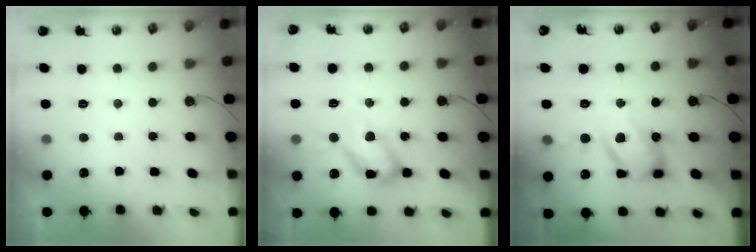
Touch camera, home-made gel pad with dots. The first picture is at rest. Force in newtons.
{"total": 17.9, "press": 17.8, "slide": 1.7}
{"total": 17.3, "press": 17.2, "slide": 1.7}